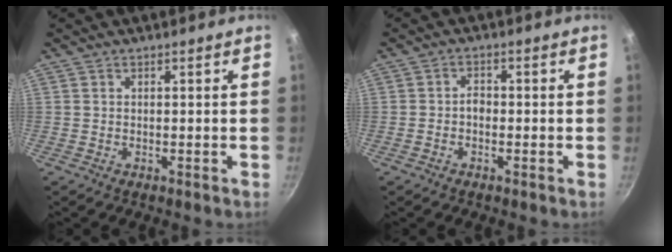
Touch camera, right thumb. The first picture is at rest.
{"total": 2.0, "force": [-0.7, 1.4, 1.3], "torque": [-0.015, 0.014, -0.014]}